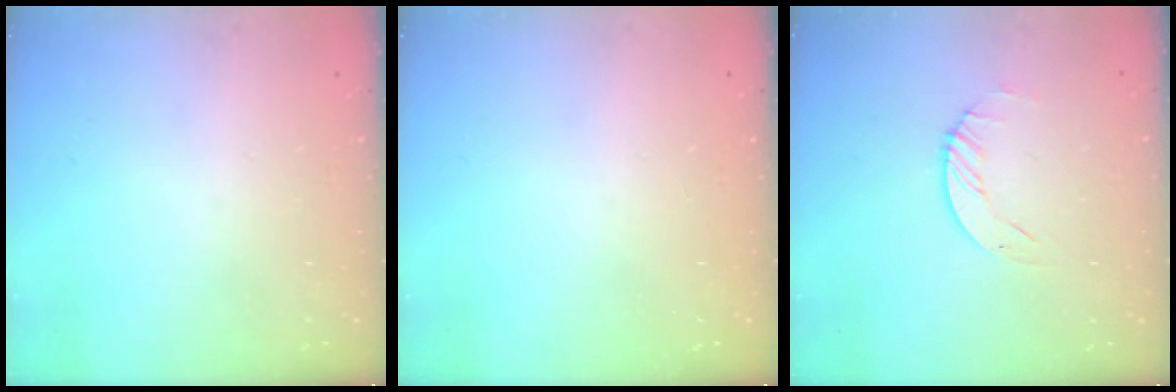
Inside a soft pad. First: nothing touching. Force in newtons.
{"total": 0.0}
{"total": 1.9, "press": 1.9, "slide": 0.2}